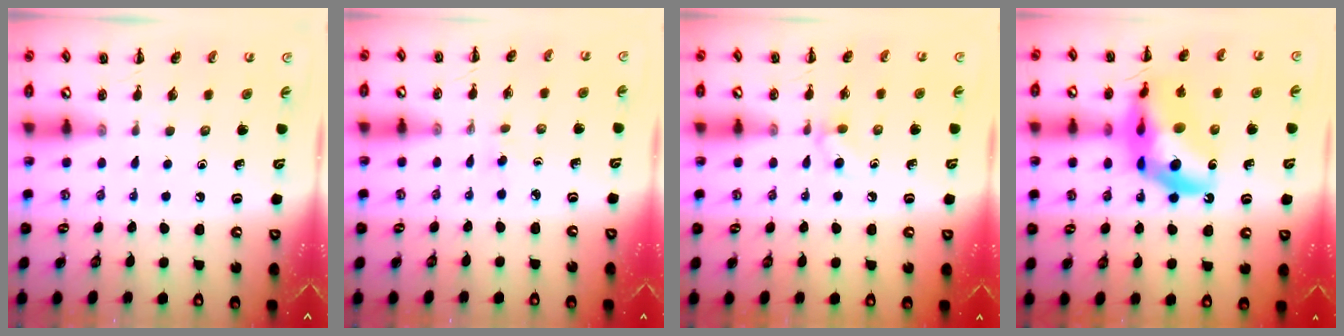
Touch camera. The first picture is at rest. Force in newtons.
{"total": 2.3, "press": 2.1, "slide": 0.9}
{"total": 4.3, "press": 3.9, "slide": 1.6}
{"total": 19.1, "press": 18.5, "slide": 4.4}